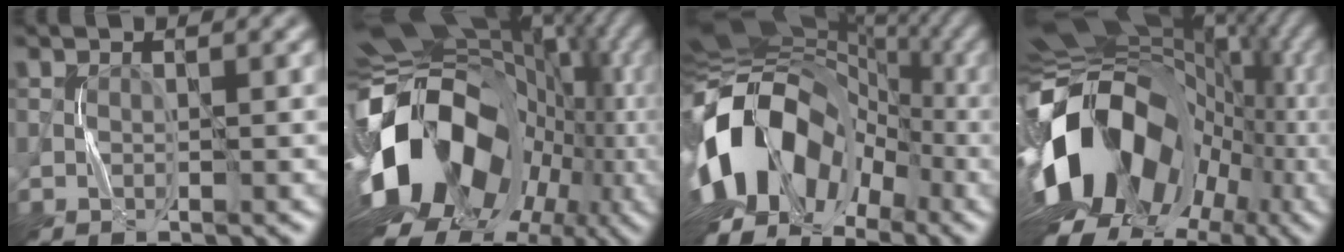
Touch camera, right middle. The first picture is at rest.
{"total": 17.4, "force": [-2.7, 11.9, 12.3], "torque": [-0.233, -0.039, -0.028]}
{"total": 14.4, "force": [-3.8, 9.7, 10.0], "torque": [-0.189, 0.000, -0.078]}
{"total": 15.5, "force": [-2.2, 10.9, 10.8], "torque": [-0.197, -0.012, -0.031]}